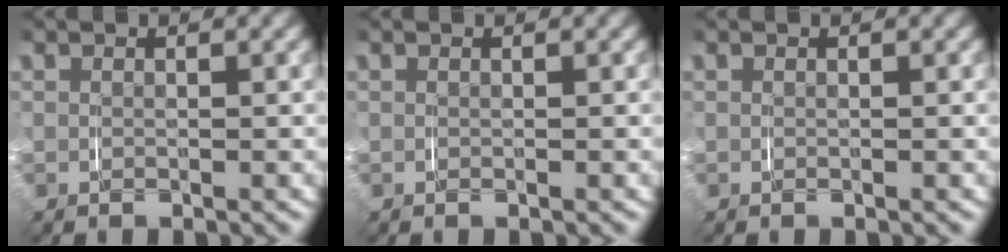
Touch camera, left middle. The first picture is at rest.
{"total": 0.0}
{"total": 0.0}